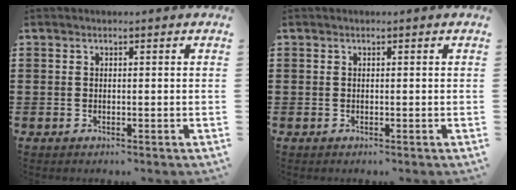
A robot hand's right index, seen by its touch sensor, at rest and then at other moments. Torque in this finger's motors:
{"motor_torque": [0.00, 0.00, 0.00, 0.00]}